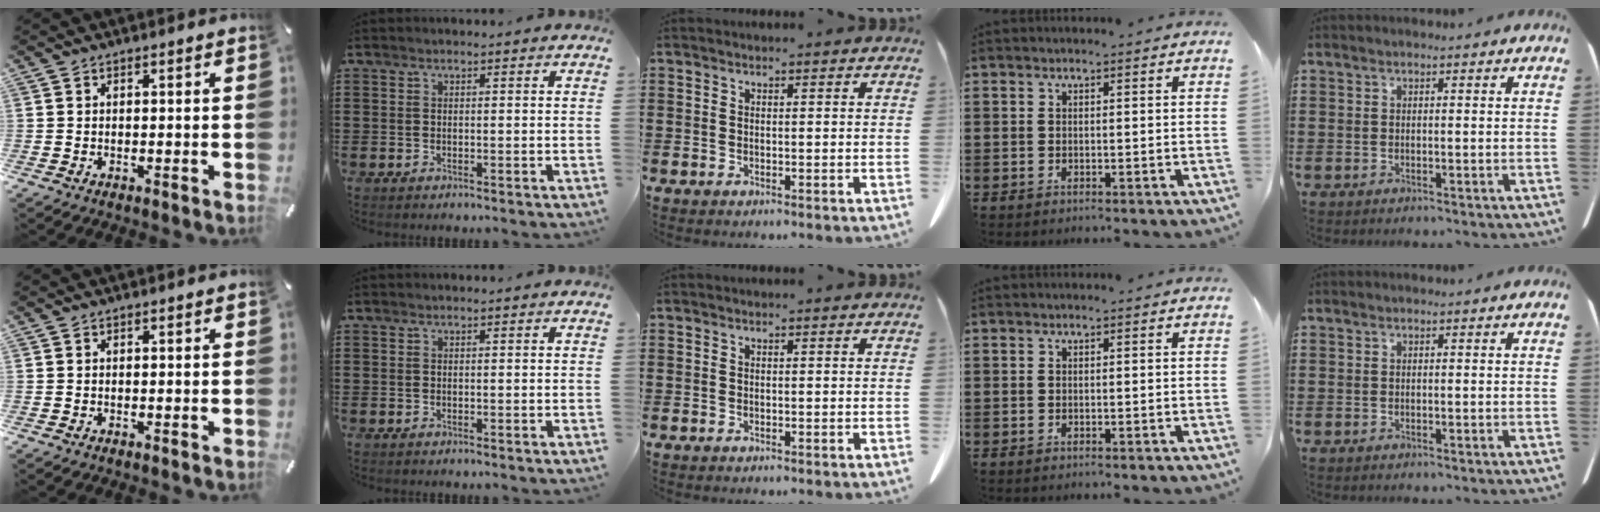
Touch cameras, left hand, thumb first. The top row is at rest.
{}